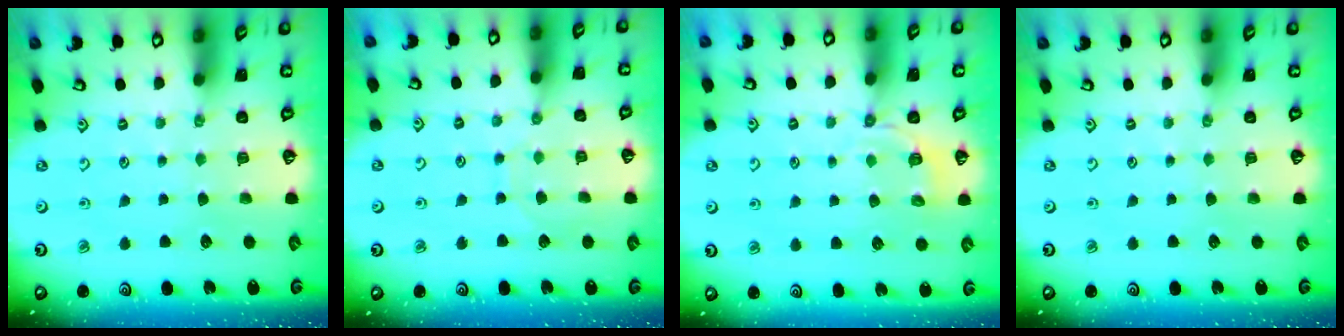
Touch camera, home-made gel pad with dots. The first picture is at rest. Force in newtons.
{"total": 6.7, "press": 6.7, "slide": 0.4}
{"total": 4.0, "press": 3.4, "slide": 1.9}
{"total": 0.0}